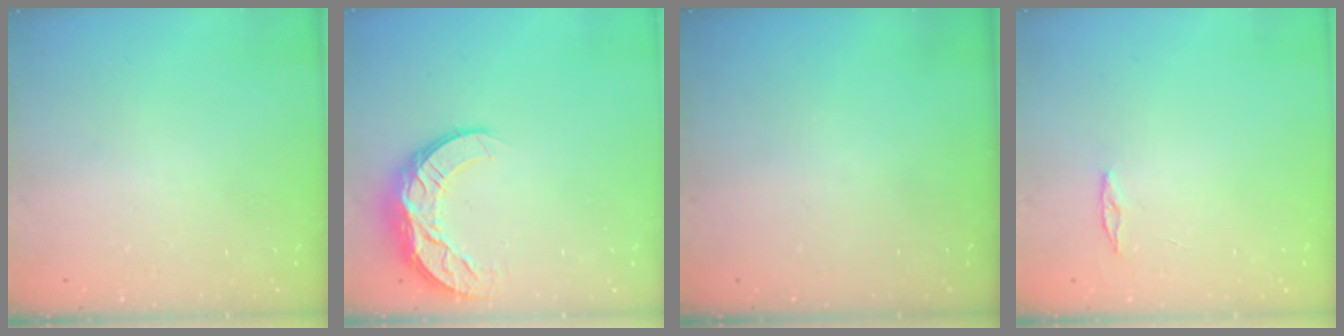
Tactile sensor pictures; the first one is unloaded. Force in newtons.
{"total": 10.1, "press": 10.1, "slide": 0.7}
{"total": 0.0}
{"total": 3.0, "press": 2.9, "slide": 0.3}